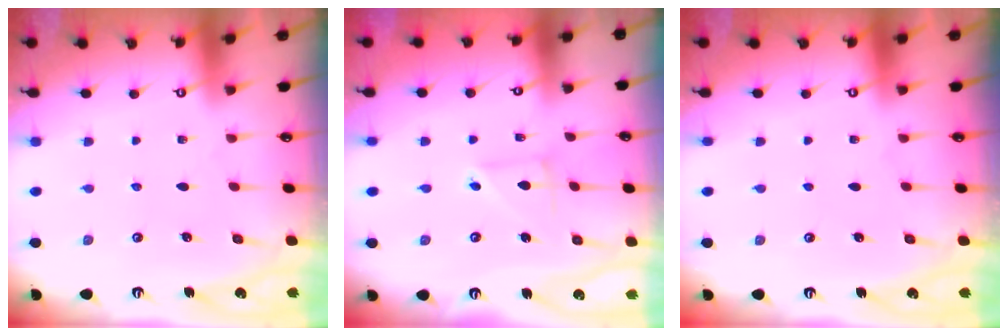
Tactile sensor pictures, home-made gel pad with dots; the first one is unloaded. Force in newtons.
{"total": 5.4, "press": 5.4, "slide": 0.4}
{"total": 0.0}